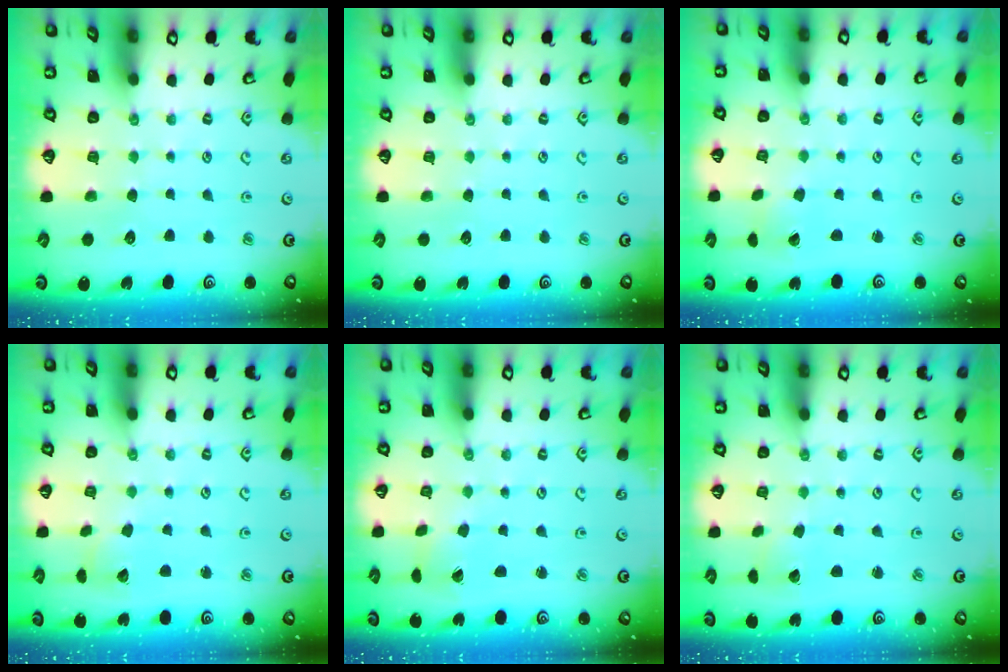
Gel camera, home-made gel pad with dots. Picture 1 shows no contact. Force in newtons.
{"total": 0.0}
{"total": 0.0}
{"total": 4.1, "press": 4.1, "slide": 0.5}
{"total": 1.2, "press": 1.1, "slide": 0.3}
{"total": 2.0, "press": 2.0, "slide": 0.1}